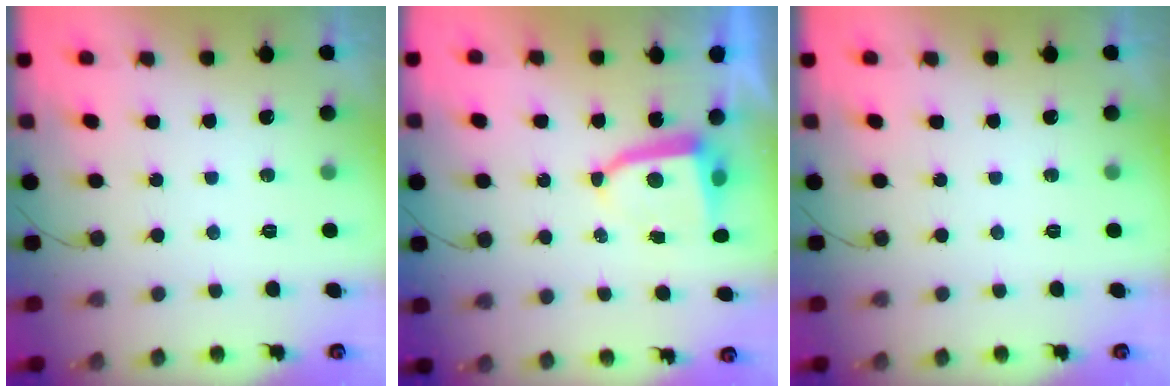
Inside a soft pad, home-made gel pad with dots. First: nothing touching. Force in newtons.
{"total": 5.7, "press": 5.7, "slide": 0.5}
{"total": 0.0}